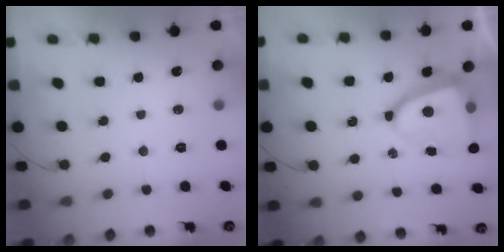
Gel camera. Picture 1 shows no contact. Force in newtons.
{"total": 12.8, "press": 12.7, "slide": 1.7}